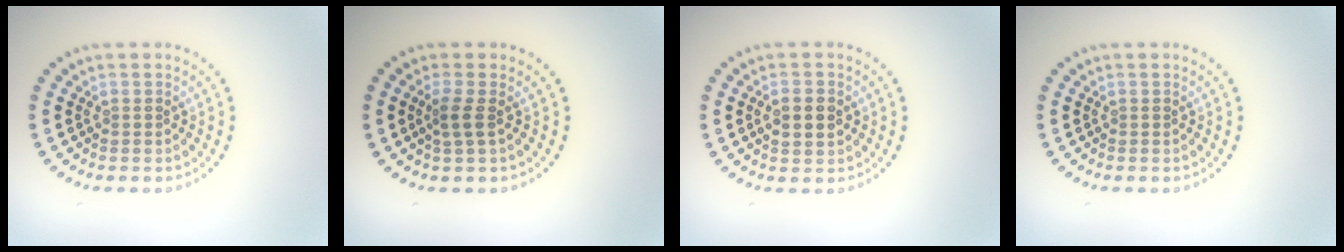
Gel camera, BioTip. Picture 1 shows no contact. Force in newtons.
{"total": 1.6, "press": 1.2, "slide": 1.0}
{"total": 2.2, "press": 2.2, "slide": 0.0}
{"total": 0.0}